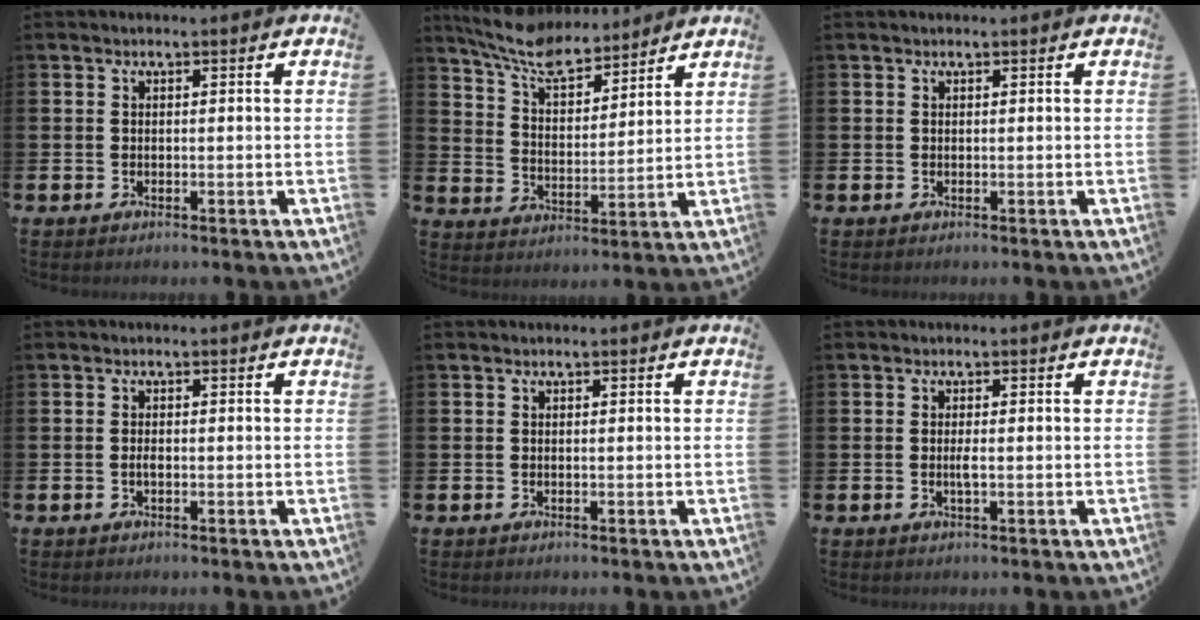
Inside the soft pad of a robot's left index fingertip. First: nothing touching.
{"total": 8.3, "force": [7.6, 2.4, 2.5], "torque": [-0.079, -0.041, 0.137]}
{"total": 0.0}
{"total": 0.9, "force": [-0.2, 0.4, 0.8], "torque": [-0.013, -0.001, -0.006]}
{"total": 0.0}
{"total": 1.1, "force": [-0.1, 0.1, 1.1], "torque": [-0.026, 0.000, -0.002]}